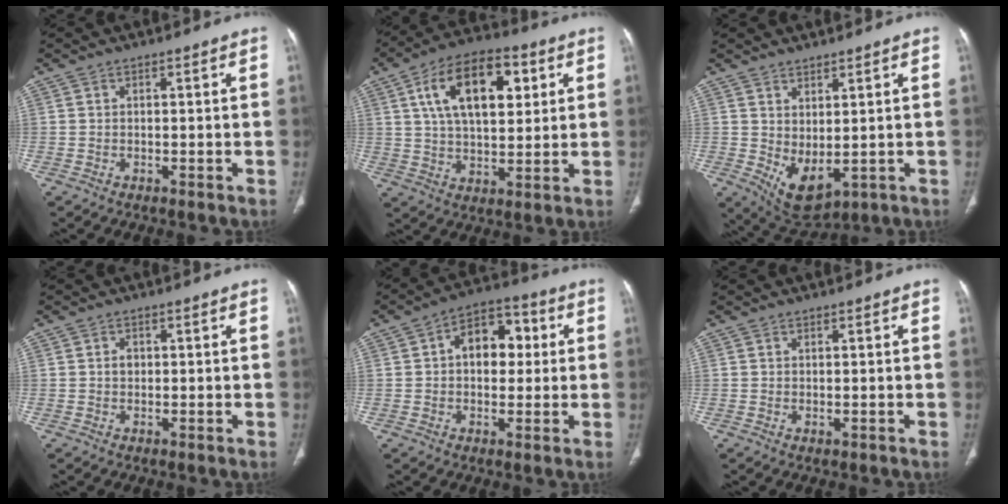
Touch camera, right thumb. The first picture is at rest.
{"total": 17.3, "force": [5.8, 9.2, 13.5], "torque": [-0.198, 0.000, 0.096]}
{"total": 7.2, "force": [0.3, 3.8, 6.1], "torque": [-0.095, -0.015, 0.032]}
{"total": 1.4, "force": [0.1, 1.2, 0.8], "torque": [-0.010, 0.004, 0.002]}
{"total": 11.1, "force": [1.8, 7.4, 8.1], "torque": [-0.083, 0.024, 0.022]}
{"total": 0.7, "force": [-0.1, 0.3, 0.6], "torque": [-0.012, -0.004, 0.001]}